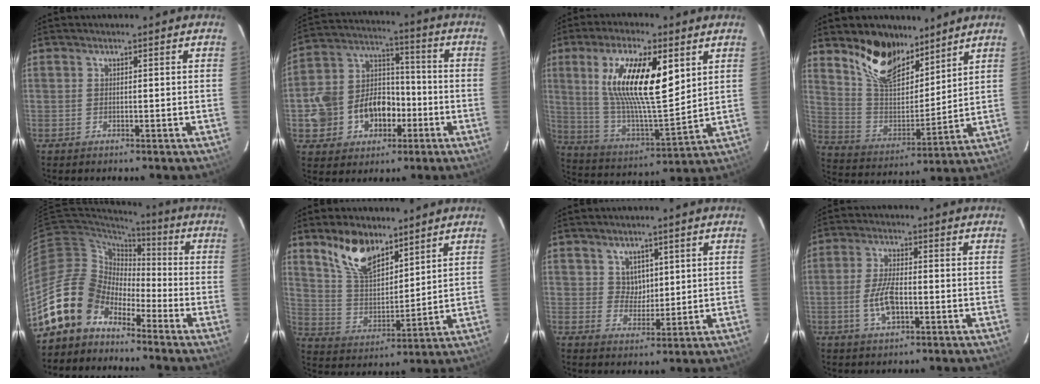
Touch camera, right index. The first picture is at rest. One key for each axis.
{"total": 15.0, "fx": -4.5, "fy": 12.3, "fz": 7.4, "tx": -0.182, "ty": 0.051, "tz": -0.057}
{"total": 19.3, "fx": 6.6, "fy": 5.9, "fz": 17.1, "tx": -0.315, "ty": 0.000, "tz": 0.126}
{"total": 15.1, "fx": 10.8, "fy": 7.3, "fz": 7.6, "tx": -0.157, "ty": 0.003, "tz": 0.206}
{"total": 14.1, "fx": -10.0, "fy": 9.3, "fz": 3.5, "tx": -0.080, "ty": 0.027, "tz": -0.183}
{"total": 11.7, "fx": 8.3, "fy": 5.1, "fz": 6.4, "tx": -0.121, "ty": 0.007, "tz": 0.165}
{"total": 3.8, "fx": 1.9, "fy": 3.2, "fz": 0.9, "tx": -0.010, "ty": 0.003, "tz": 0.038}
{"total": 6.8, "fx": -1.9, "fy": 2.8, "fz": 5.9, "tx": -0.121, "ty": 0.002, "tz": -0.034}